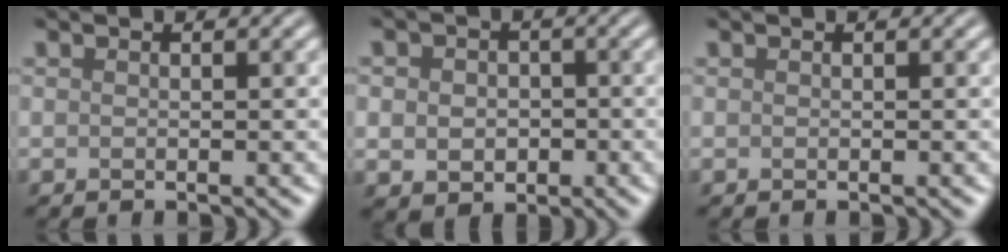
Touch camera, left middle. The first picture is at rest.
{"total": 4.1, "force": [-0.3, 3.4, 2.2], "torque": [-0.025, -0.004, -0.013]}
{"total": 0.0}